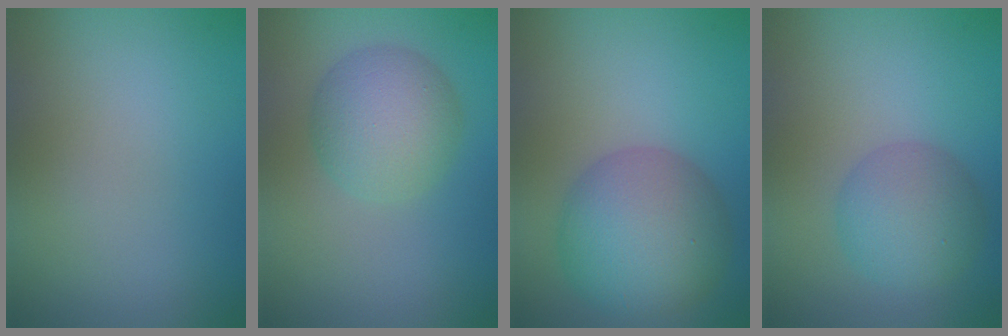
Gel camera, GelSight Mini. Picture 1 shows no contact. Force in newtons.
{"total": 5.1, "press": 5.1, "slide": 0.2}
{"total": 7.8, "press": 7.8, "slide": 0.2}
{"total": 4.4, "press": 4.4, "slide": 0.1}